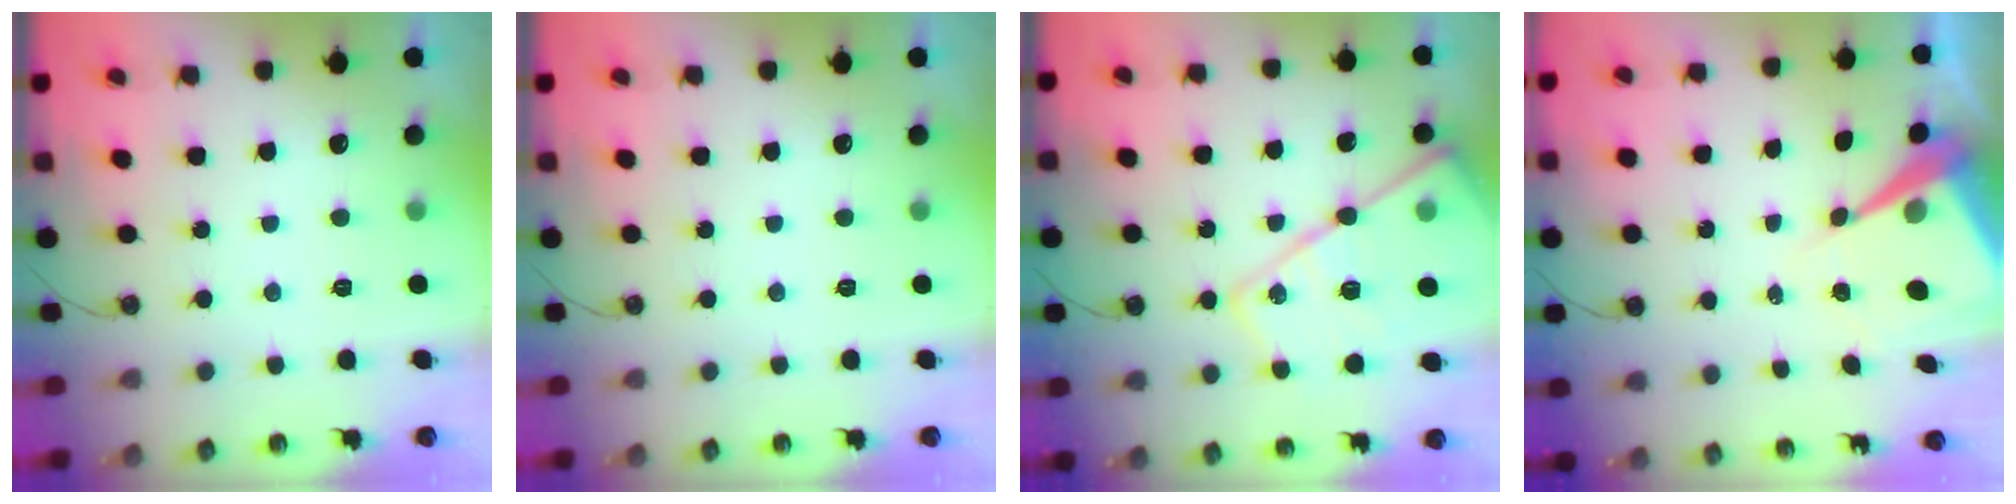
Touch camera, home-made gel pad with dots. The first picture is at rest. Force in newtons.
{"total": 0.0}
{"total": 21.7, "press": 21.6, "slide": 1.6}
{"total": 11.8, "press": 11.8, "slide": 1.0}